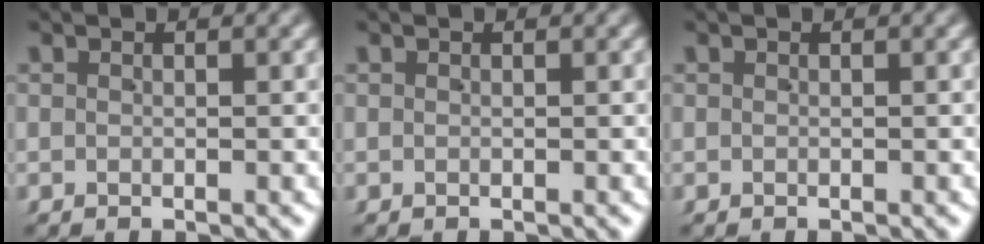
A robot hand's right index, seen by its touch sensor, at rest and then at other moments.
{"total": 0.0}
{"total": 0.0}